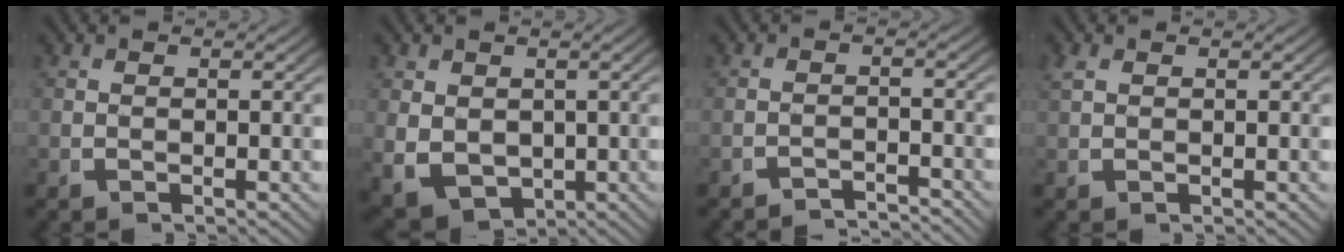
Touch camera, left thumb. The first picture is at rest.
{"total": 6.3, "force": [-1.7, 5.1, 3.3], "torque": [-0.085, -0.044, 0.000]}
{"total": 3.0, "force": [-2.9, 0.2, 0.3], "torque": [0.005, -0.008, -0.049]}
{"total": 0.9, "force": [0.7, 0.4, 0.4], "torque": [-0.012, 0.001, 0.020]}